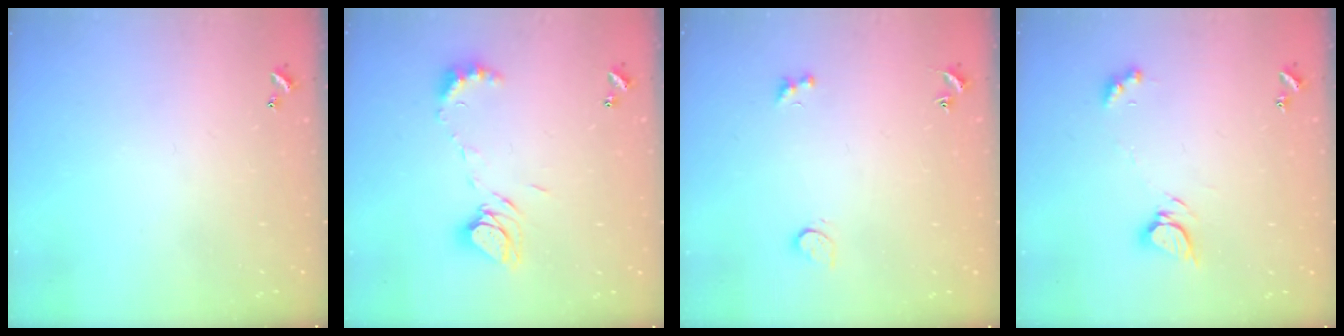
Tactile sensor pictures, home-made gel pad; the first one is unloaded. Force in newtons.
{"total": 9.0, "press": 8.9, "slide": 1.1}
{"total": 2.6, "press": 2.3, "slide": 1.2}
{"total": 7.3, "press": 7.3, "slide": 0.6}